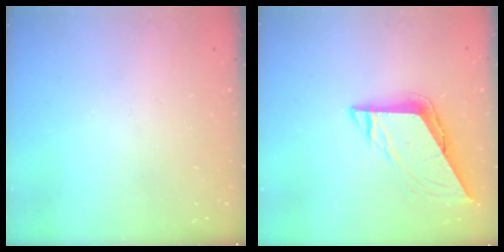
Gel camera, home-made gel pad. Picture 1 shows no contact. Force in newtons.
{"total": 7.8, "press": 7.8, "slide": 0.4}